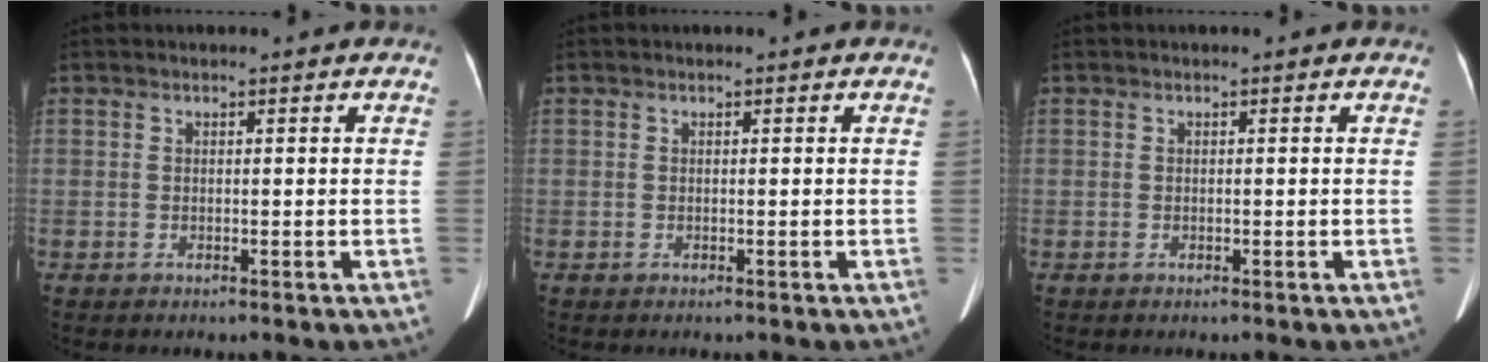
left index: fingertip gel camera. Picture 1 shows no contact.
{"total": 0.0}
{"total": 0.0}